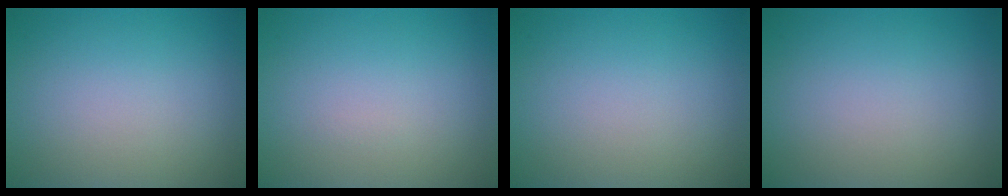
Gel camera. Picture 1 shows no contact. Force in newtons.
{"total": 0.0}
{"total": 0.0}
{"total": 0.0}